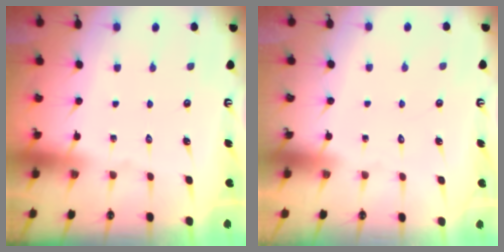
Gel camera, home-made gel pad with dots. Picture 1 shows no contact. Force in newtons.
{"total": 1.7, "press": 1.7, "slide": 0.1}